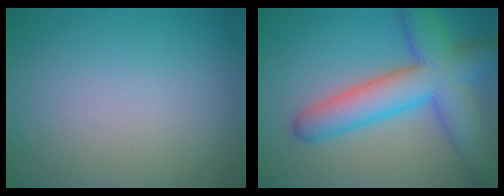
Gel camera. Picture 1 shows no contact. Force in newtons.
{"total": 8.7, "press": 8.7, "slide": 0.2}